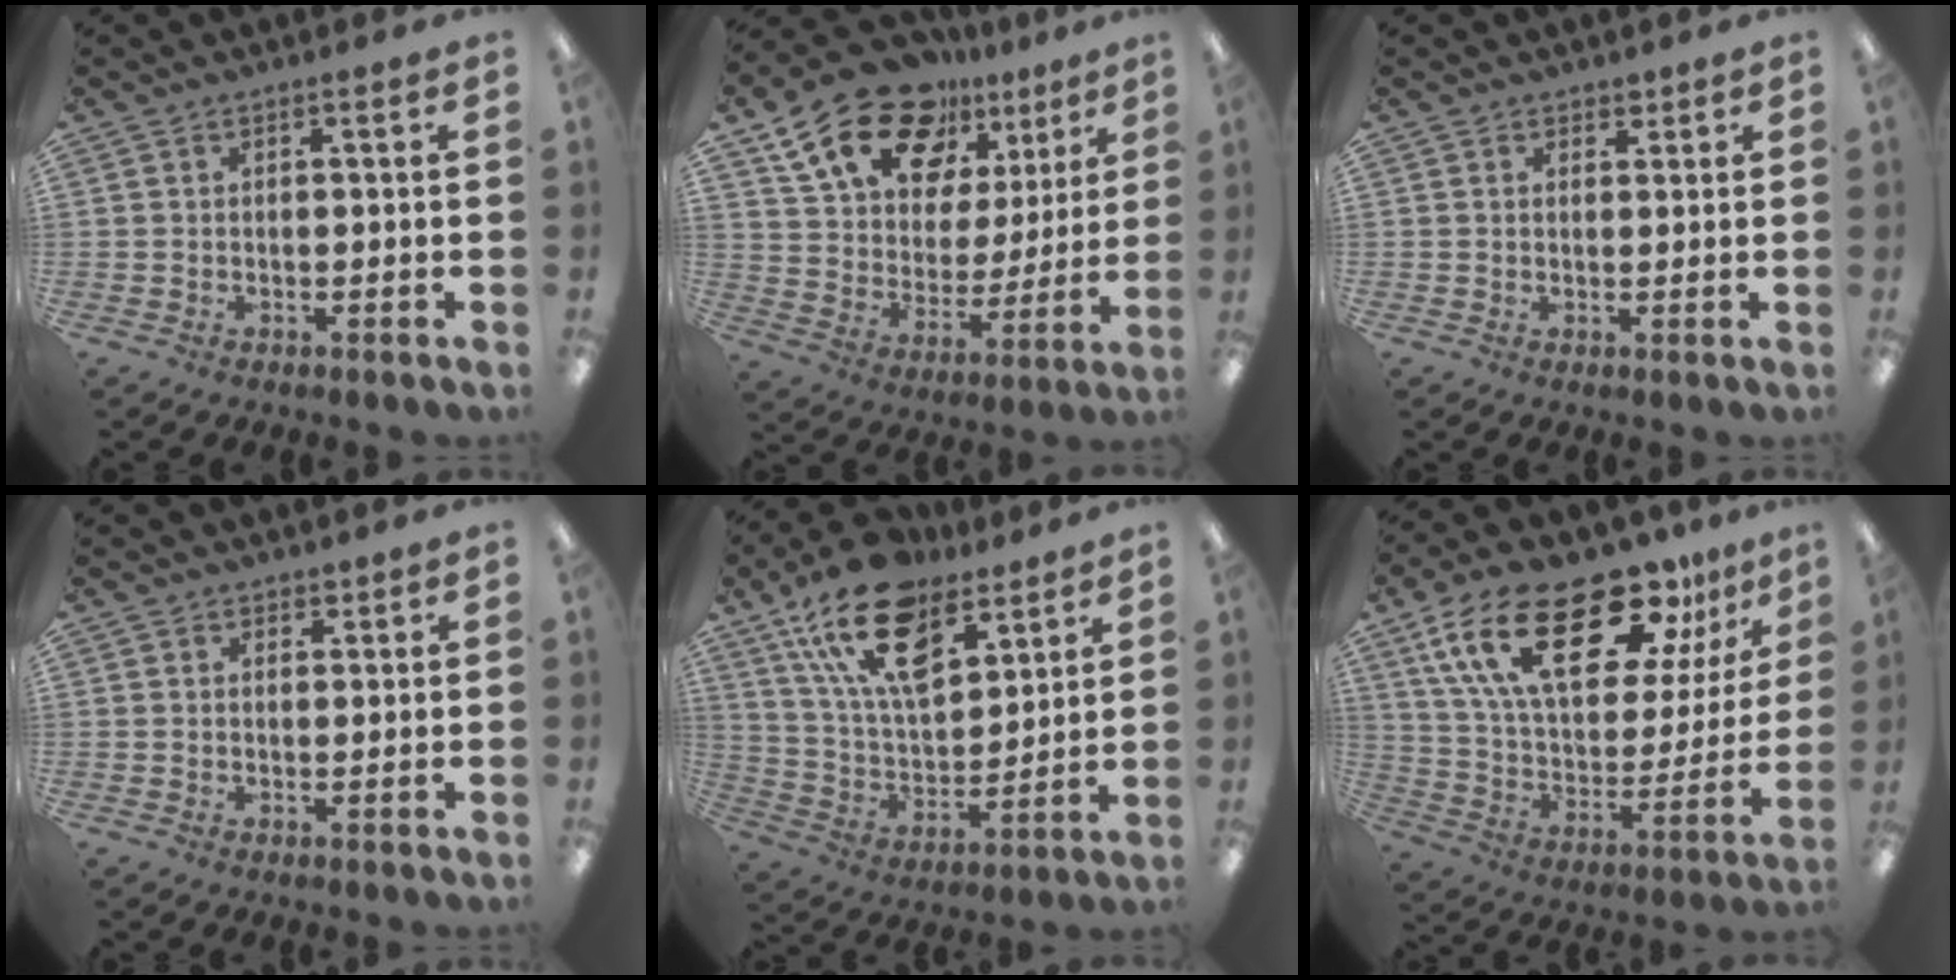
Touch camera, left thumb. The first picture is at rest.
{"total": 19.4, "force": [13.5, 10.8, 8.8], "torque": [-0.162, -0.078, 0.244]}
{"total": 1.7, "force": [1.3, 1.1, 0.2], "torque": [0.013, -0.006, 0.021]}
{"total": 1.5, "force": [1.2, 0.9, 0.1], "torque": [0.006, -0.003, 0.021]}
{"total": 19.6, "force": [12.2, 9.9, 11.7], "torque": [-0.212, -0.052, 0.220]}
{"total": 27.0, "force": [17.0, 11.5, 17.6], "torque": [-0.315, -0.089, 0.293]}